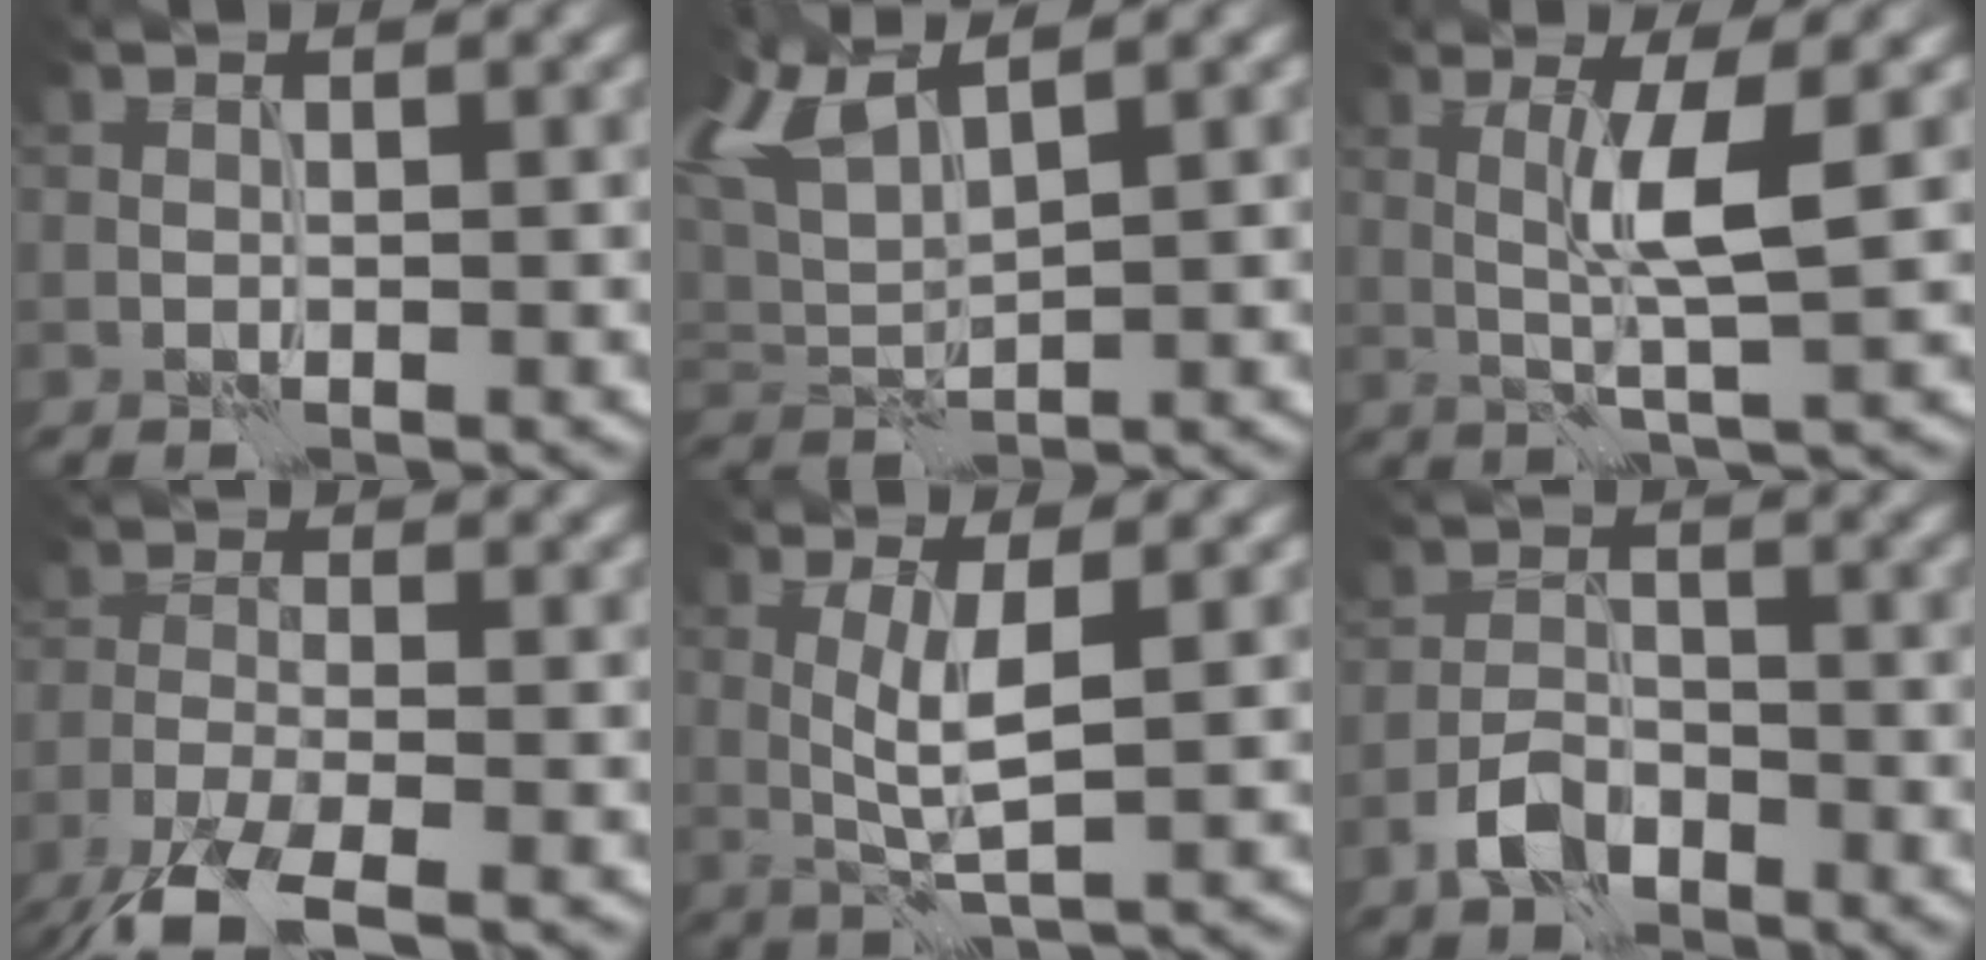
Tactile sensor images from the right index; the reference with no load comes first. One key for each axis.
{"total": 5.9, "fx": 3.9, "fy": 1.7, "fz": 4.0, "tx": -0.099, "ty": 0.022, "tz": 0.074}
{"total": 4.2, "fx": 0.7, "fy": 0.0, "fz": 4.2, "tx": -0.088, "ty": 0.001, "tz": 0.018}
{"total": 6.9, "fx": -5.0, "fy": 1.7, "fz": 4.4, "tx": -0.089, "ty": -0.017, "tz": -0.104}
{"total": 3.7, "fx": 0.5, "fy": 0.4, "fz": 3.6, "tx": -0.078, "ty": -0.001, "tz": 0.014}
{"total": 3.6, "fx": -2.5, "fy": 1.8, "fz": 1.9, "tx": -0.033, "ty": 0.005, "tz": -0.057}